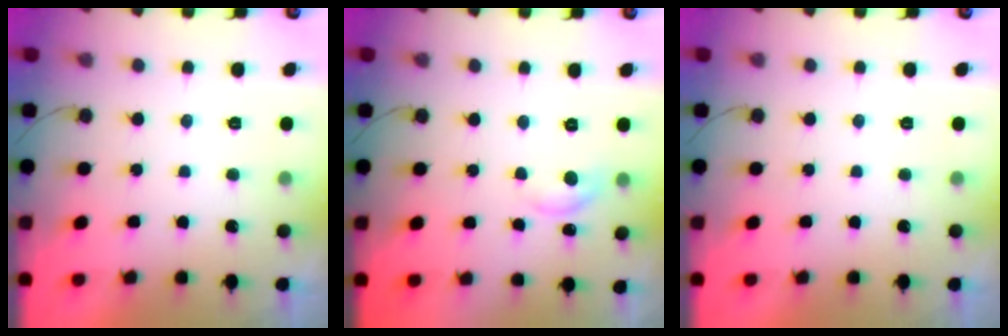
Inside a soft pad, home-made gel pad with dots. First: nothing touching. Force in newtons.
{"total": 7.3, "press": 7.3, "slide": 0.5}
{"total": 0.0}